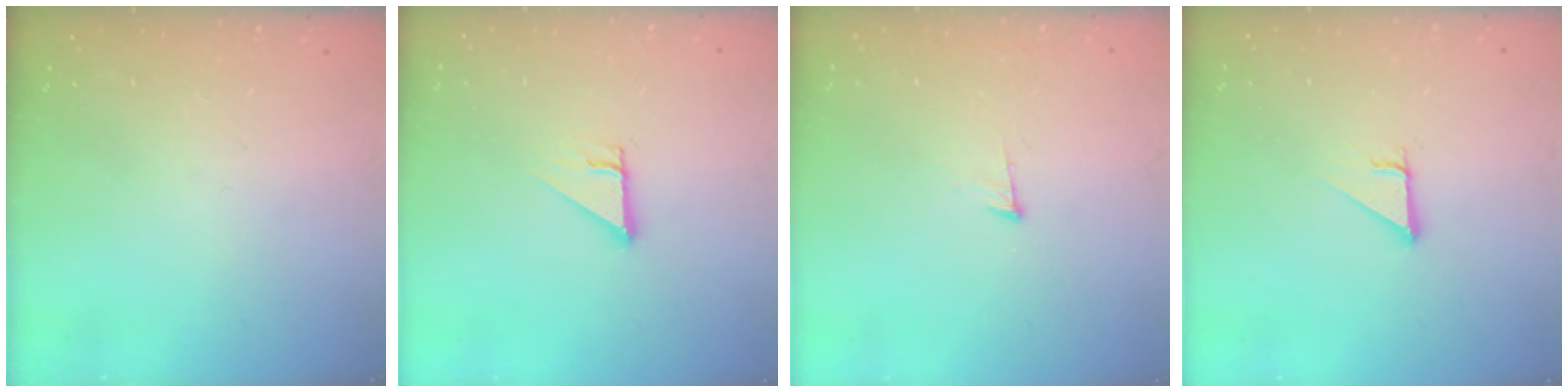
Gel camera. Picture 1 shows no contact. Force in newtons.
{"total": 2.7, "press": 2.7, "slide": 0.0}
{"total": 6.5, "press": 6.4, "slide": 1.4}
{"total": 2.7, "press": 2.7, "slide": 0.3}